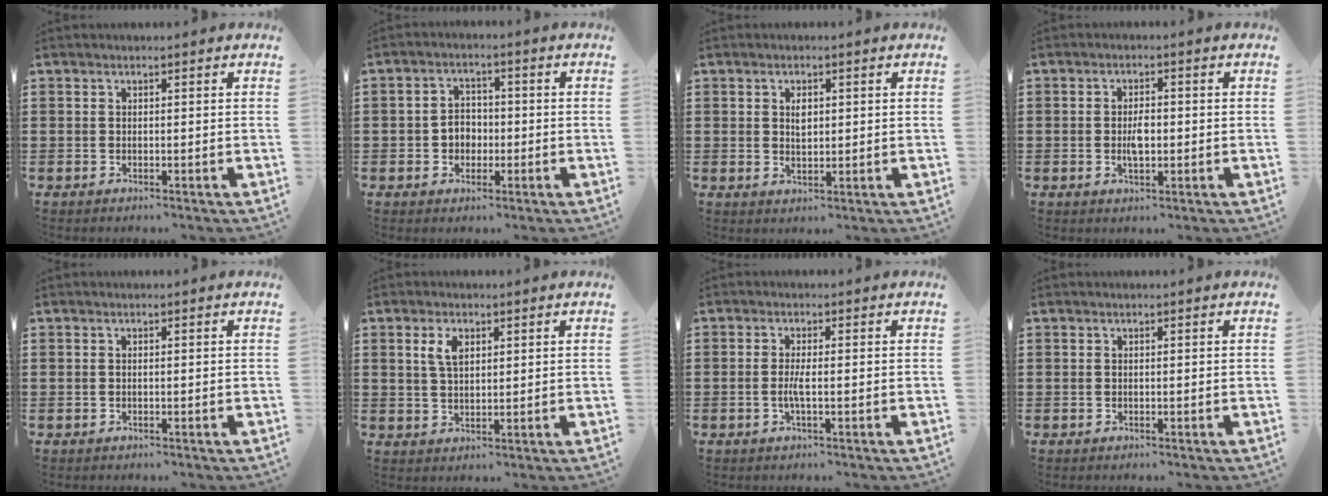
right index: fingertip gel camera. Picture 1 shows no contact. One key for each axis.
{"total": 3.1, "fx": -1.0, "fy": 2.7, "fz": 1.4, "tx": -0.033, "ty": 0.006, "tz": -0.022}
{"total": 2.3, "fx": 0.5, "fy": 1.2, "fz": 1.9, "tx": -0.032, "ty": 0.003, "tz": 0.005}
{"total": 3.2, "fx": -0.3, "fy": 1.4, "fz": 2.9, "tx": -0.062, "ty": -0.001, "tz": -0.008}
{"total": 0.0}
{"total": 3.5, "fx": 1.4, "fy": 1.7, "fz": 2.8, "tx": -0.061, "ty": 0.008, "tz": 0.024}
{"total": 2.4, "fx": -0.6, "fy": 0.3, "fz": 2.3, "tx": -0.057, "ty": -0.006, "tz": -0.016}
{"total": 0.0}